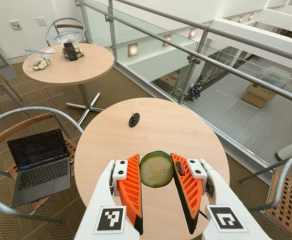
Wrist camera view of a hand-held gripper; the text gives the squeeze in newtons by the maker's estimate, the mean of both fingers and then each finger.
{"total": 7.7, "left": 8.1, "right": 7.3}